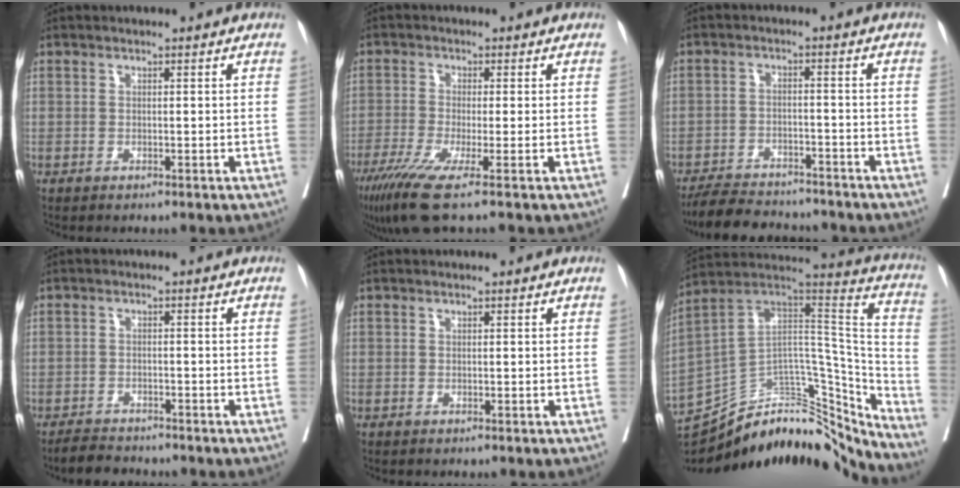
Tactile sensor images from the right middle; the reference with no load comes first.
{"total": 8.5, "force": [-5.4, -0.4, 6.5], "torque": [-0.111, -0.026, -0.095]}
{"total": 9.9, "force": [-9.0, 2.7, 2.9], "torque": [-0.040, -0.001, -0.139]}
{"total": 3.3, "force": [-3.2, 0.9, 0.3], "torque": [-0.010, -0.008, -0.057]}
{"total": 0.0}
{"total": 29.5, "force": [-25.4, 9.9, 11.3], "torque": [-0.159, 0.047, -0.372]}